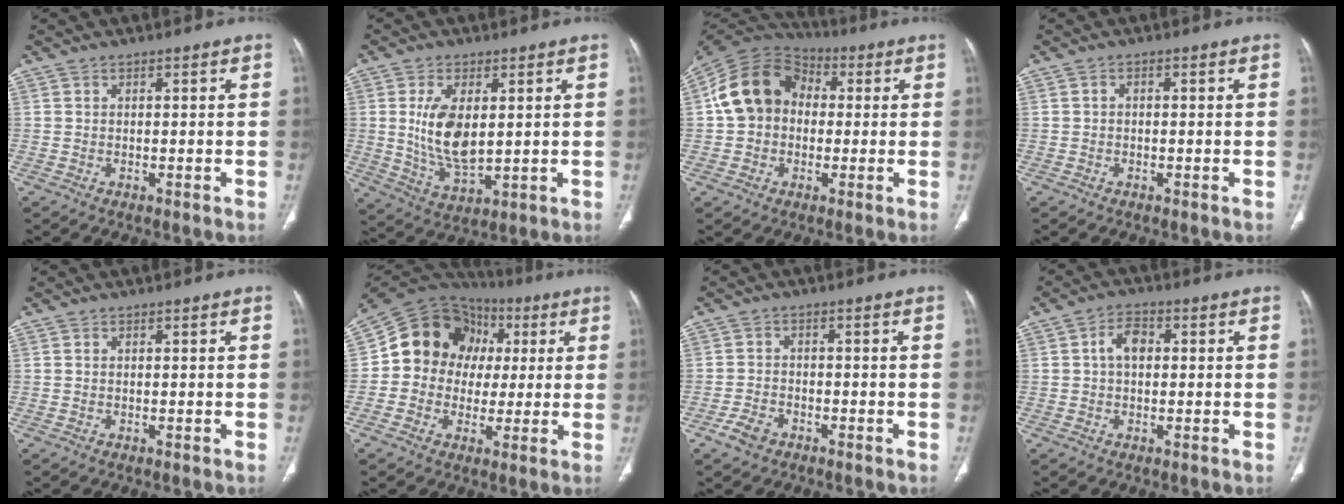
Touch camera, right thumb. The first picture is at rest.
{"total": 10.5, "force": [1.6, 5.3, 9.0], "torque": [-0.170, -0.020, 0.043]}
{"total": 13.7, "force": [1.0, 11.2, 7.9], "torque": [-0.130, 0.033, 0.004]}
{"total": 0.6, "force": [-0.2, 0.4, 0.4], "torque": [-0.004, 0.002, -0.008]}
{"total": 0.0}
{"total": 17.0, "force": [2.7, 14.7, 8.1], "torque": [-0.096, 0.037, 0.043]}
{"total": 3.7, "force": [-2.3, 2.3, 1.7], "torque": [-0.035, 0.013, -0.039]}
{"total": 4.5, "force": [0.6, 2.9, 3.4], "torque": [-0.057, 0.014, 0.006]}